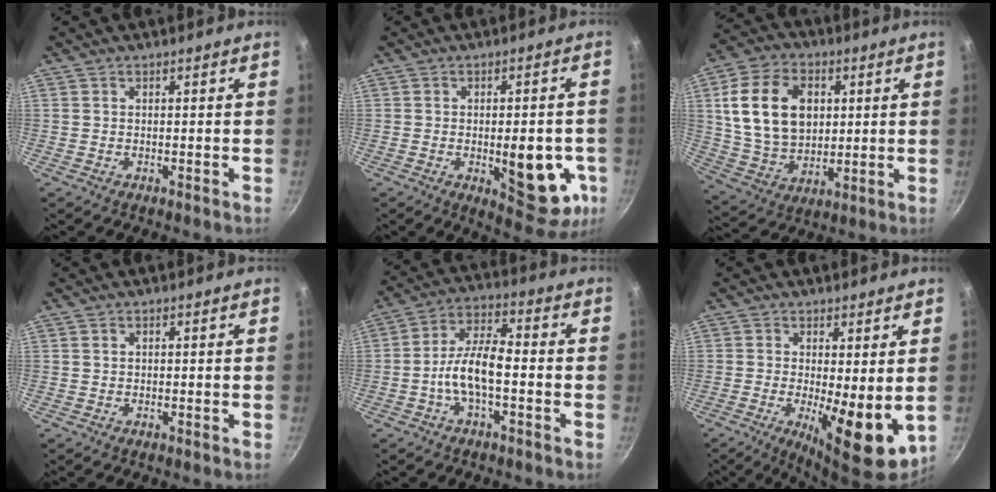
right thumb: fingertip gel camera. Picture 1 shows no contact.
{"total": 14.2, "force": [-3.3, 6.1, 12.4], "torque": [-0.118, -0.001, -0.034]}
{"total": 17.8, "force": [3.8, 12.7, 11.9], "torque": [-0.198, -0.002, 0.074]}
{"total": 0.0}
{"total": 9.3, "force": [-2.5, 3.7, 8.1], "torque": [-0.146, 0.038, -0.055]}
{"total": 11.0, "force": [-1.0, 3.4, 10.4], "torque": [-0.144, -0.016, -0.006]}